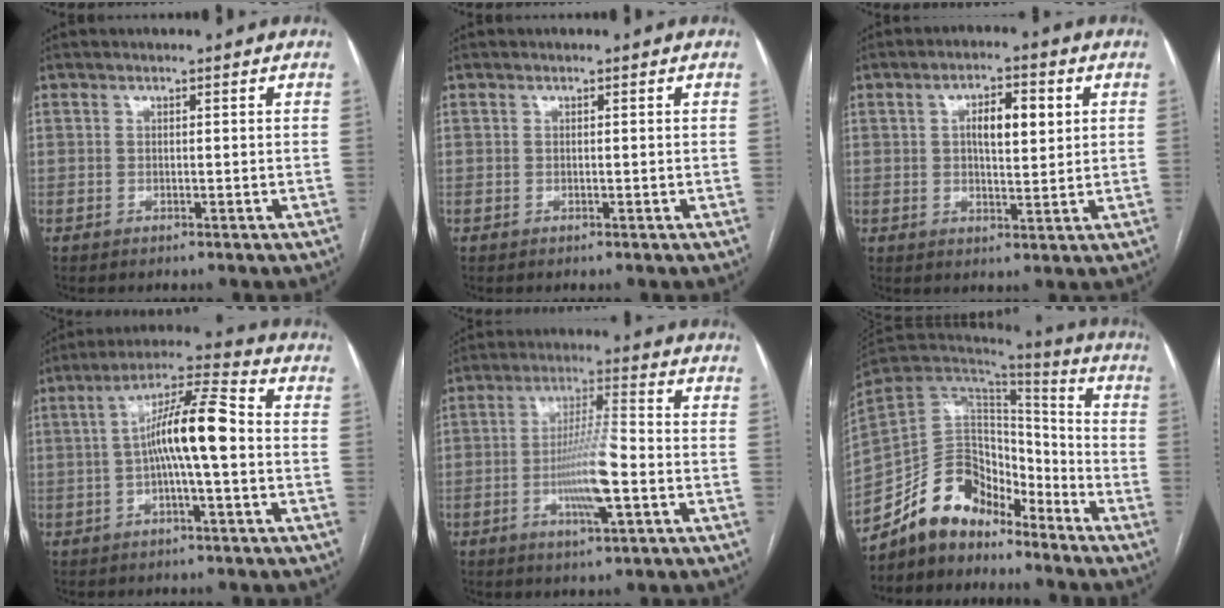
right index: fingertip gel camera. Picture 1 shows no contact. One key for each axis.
{"total": 0.0}
{"total": 6.4, "fx": 1.7, "fy": 2.2, "fz": 5.8, "tx": -0.098, "ty": 0.011, "tz": 0.028}
{"total": 10.6, "fx": -0.7, "fy": 1.0, "fz": 10.5, "tx": -0.188, "ty": 0.025, "tz": -0.018}
{"total": 9.5, "fx": -2.5, "fy": 1.2, "fz": 9.0, "tx": -0.167, "ty": 0.000, "tz": -0.045}
{"total": 13.5, "fx": -10.8, "fy": 6.6, "fz": 4.8, "tx": -0.080, "ty": 0.049, "tz": -0.197}